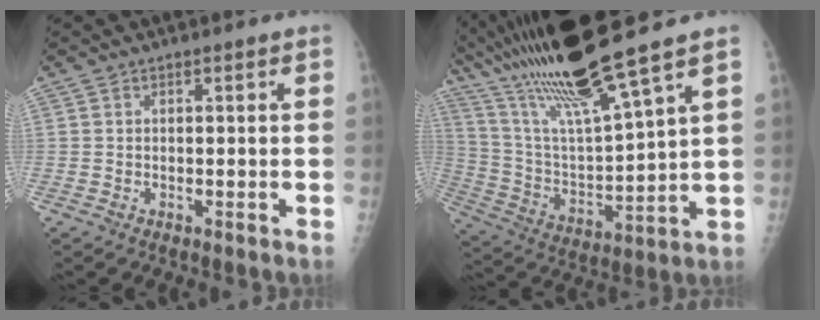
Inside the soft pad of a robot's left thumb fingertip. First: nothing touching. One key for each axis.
{"total": 20.4, "fx": 15.5, "fy": 0.5, "fz": 13.2, "tx": -0.244, "ty": -0.057, "tz": 0.300}